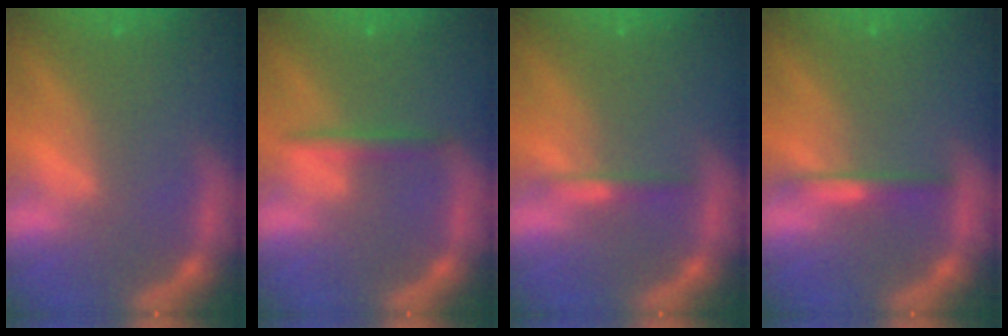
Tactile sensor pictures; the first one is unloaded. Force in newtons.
{"total": 1.9}
{"total": 1.4}
{"total": 2.0}